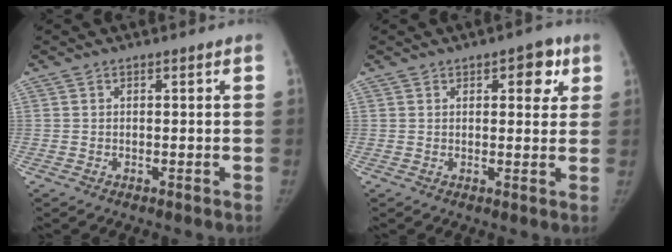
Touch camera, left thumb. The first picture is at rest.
{"total": 5.5, "force": [2.4, 2.9, 4.0], "torque": [-0.020, -0.005, 0.023]}